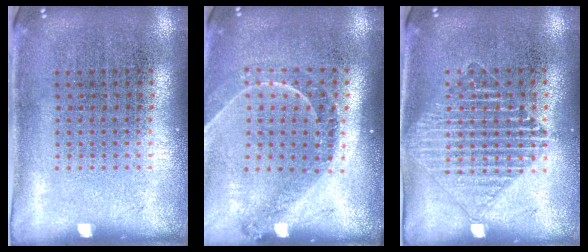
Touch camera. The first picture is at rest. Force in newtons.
{"total": 1.2, "press": 1.2, "slide": 0.1}
{"total": 1.3, "press": 1.3, "slide": 0.2}